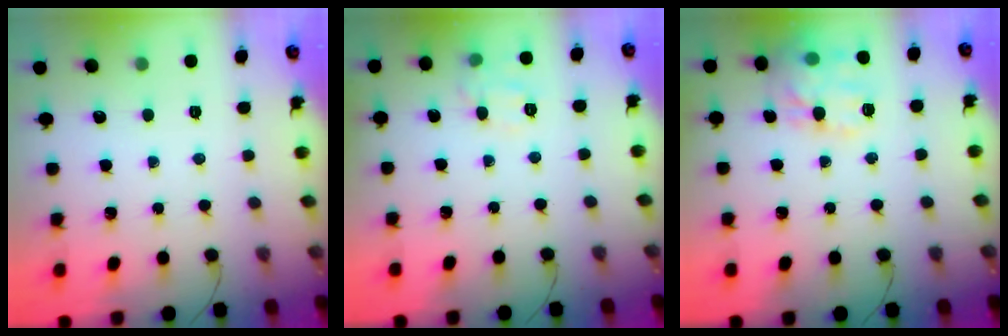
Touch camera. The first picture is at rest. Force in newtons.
{"total": 8.1, "press": 8.0, "slide": 1.1}
{"total": 14.0, "press": 13.9, "slide": 0.6}